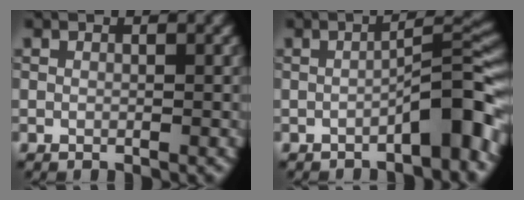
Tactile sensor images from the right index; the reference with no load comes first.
{"total": 5.2, "force": [-2.5, 0.9, 4.4], "torque": [-0.060, 0.026, -0.042]}